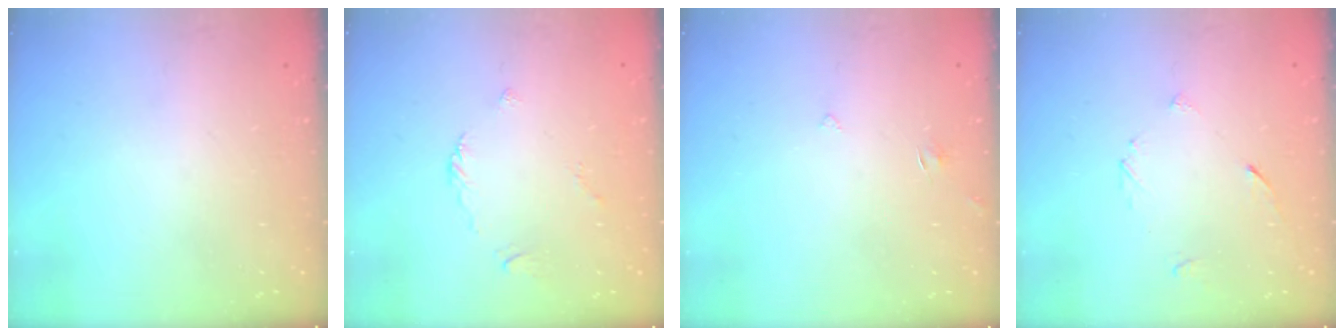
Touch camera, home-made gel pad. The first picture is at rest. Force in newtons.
{"total": 2.7, "press": 2.6, "slide": 0.6}
{"total": 2.5, "press": 2.5, "slide": 0.3}
{"total": 3.1, "press": 3.1, "slide": 0.4}